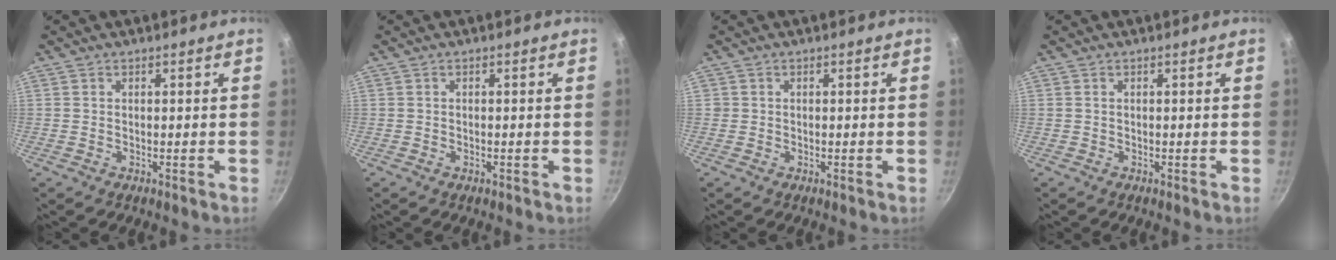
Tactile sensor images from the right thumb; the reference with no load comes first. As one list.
[{"total": 0.0}, {"total": 0.6, "force": [0.0, 0.6, 0.0], "torque": [0.005, 0.002, -0.002]}, {"total": 0.0}]